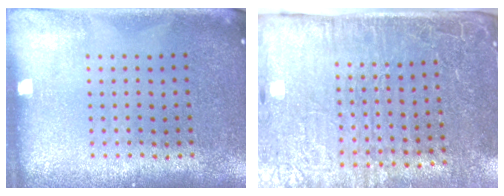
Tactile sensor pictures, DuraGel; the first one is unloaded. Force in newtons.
{"total": 4.5, "press": 3.9, "slide": 2.2}